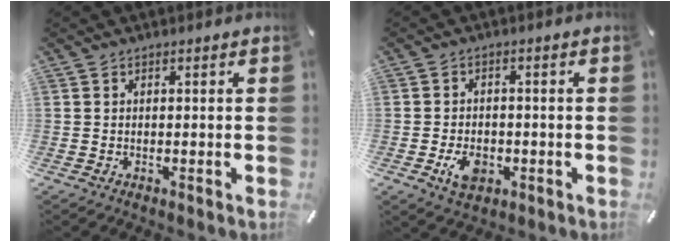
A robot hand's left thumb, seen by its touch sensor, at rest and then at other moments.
{"total": 5.9, "force": [-2.0, 4.2, 3.6], "torque": [-0.068, 0.003, -0.037]}